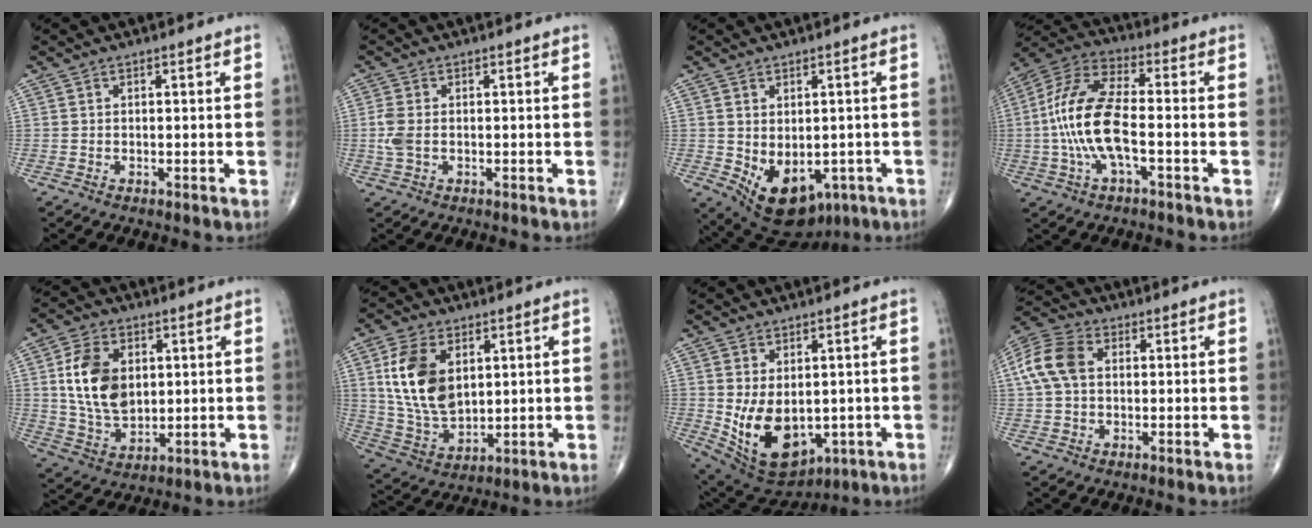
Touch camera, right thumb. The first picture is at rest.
{"total": 3.5, "force": [-0.3, 2.1, 2.8], "torque": [-0.079, 0.002, -0.007]}
{"total": 12.1, "force": [-3.7, 7.9, 8.5], "torque": [-0.107, 0.000, -0.030]}
{"total": 14.8, "force": [-2.4, 5.9, 13.4], "torque": [-0.283, 0.036, -0.050]}
{"total": 13.3, "force": [2.5, 8.8, 9.6], "torque": [-0.159, -0.012, 0.053]}
{"total": 14.9, "force": [4.0, 9.2, 11.0], "torque": [-0.198, -0.018, 0.087]}
{"total": 13.5, "force": [-1.4, 8.7, 10.3], "torque": [-0.158, -0.012, 0.013]}
{"total": 9.6, "force": [1.5, 6.8, 6.7], "torque": [-0.143, 0.025, 0.022]}